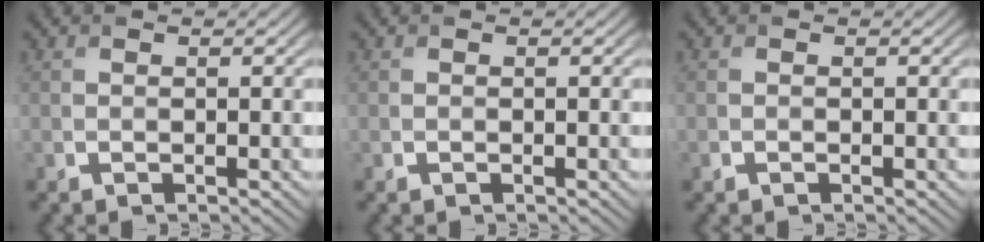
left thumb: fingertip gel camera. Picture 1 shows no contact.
{"total": 0.0}
{"total": 0.5, "force": [-0.4, 0.4, 0.0], "torque": [-0.004, -0.002, -0.009]}